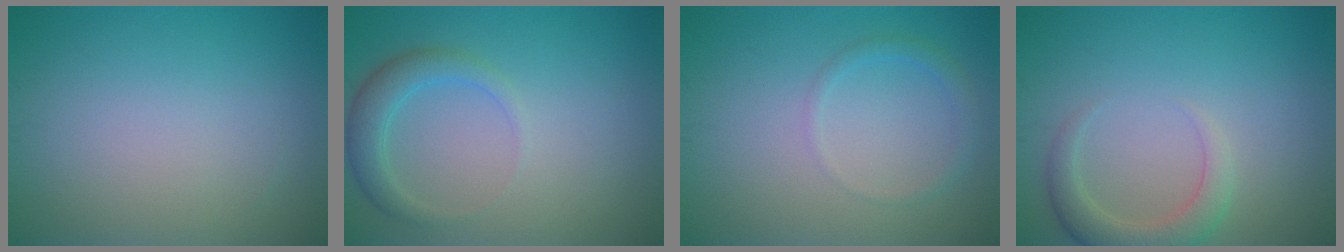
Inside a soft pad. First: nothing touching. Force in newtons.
{"total": 2.6, "press": 2.6, "slide": 0.0}
{"total": 1.3, "press": 1.3, "slide": 0.0}
{"total": 3.1, "press": 3.1, "slide": 0.4}